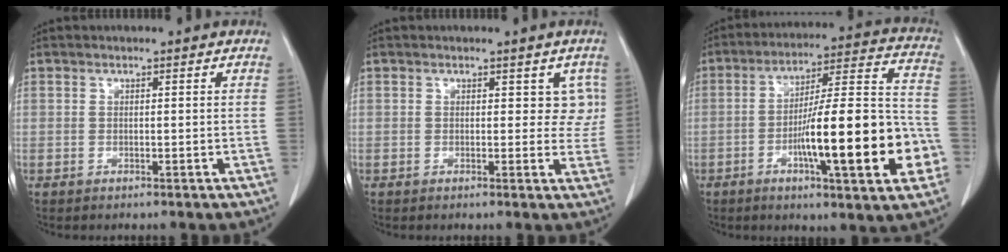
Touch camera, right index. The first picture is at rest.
{"total": 3.4, "force": [1.2, 2.4, 2.1], "torque": [-0.003, 0.005, 0.010]}
{"total": 20.7, "force": [-5.9, 2.8, 19.6], "torque": [-0.266, 0.016, -0.083]}